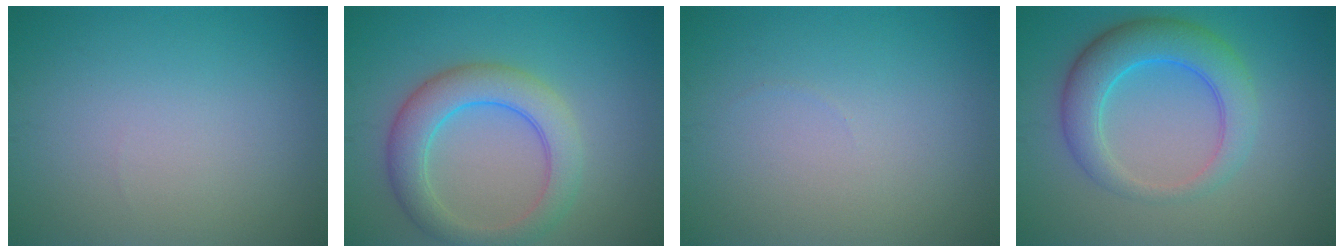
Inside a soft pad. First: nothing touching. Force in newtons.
{"total": 5.5, "press": 5.4, "slide": 0.2}
{"total": 0.0}
{"total": 5.7, "press": 5.7, "slide": 0.2}